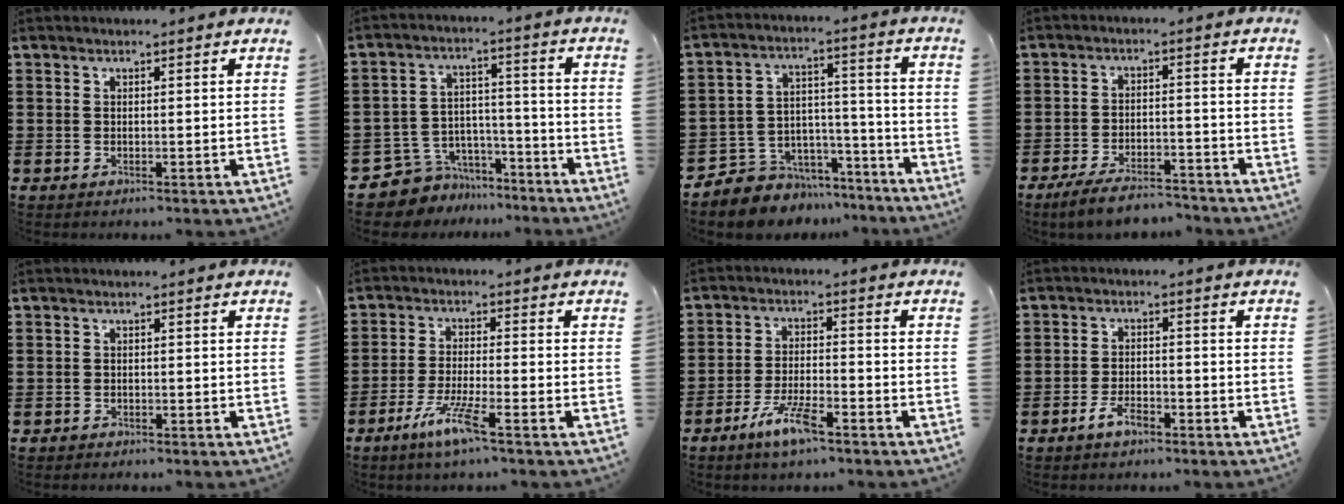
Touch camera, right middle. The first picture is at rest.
{"total": 7.2, "force": [-6.6, 2.9, 0.2], "torque": [-0.025, 0.010, -0.135]}
{"total": 6.0, "force": [-5.1, 3.1, -0.5], "torque": [0.003, 0.015, -0.099]}
{"total": 6.2, "force": [-5.6, 1.2, 2.3], "torque": [-0.045, 0.006, -0.109]}
{"total": 0.9, "force": [-0.8, 0.4, 0.0], "torque": [-0.002, 0.002, -0.017]}
{"total": 6.5, "force": [-4.2, 0.6, 5.0], "torque": [-0.112, -0.013, -0.079]}
{"total": 6.7, "force": [-4.4, 1.6, 4.7], "torque": [-0.100, 0.000, -0.082]}
{"total": 3.9, "force": [-2.7, 1.6, 2.3], "torque": [-0.046, 0.006, -0.053]}